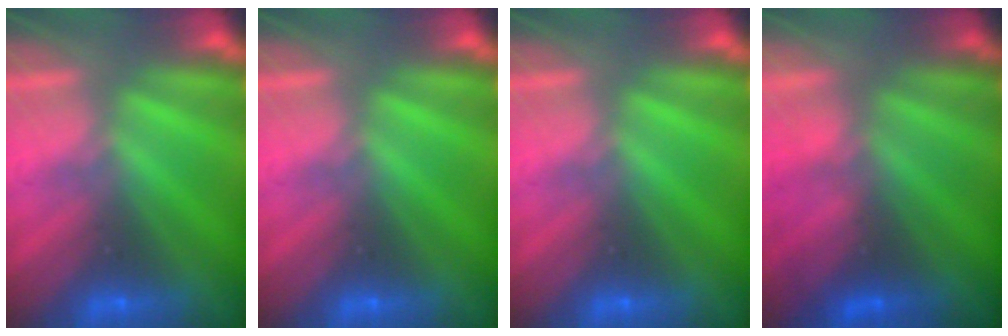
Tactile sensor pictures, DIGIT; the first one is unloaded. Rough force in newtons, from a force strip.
{"total": 0.0}
{"total": 0.0}
{"total": 2.9}